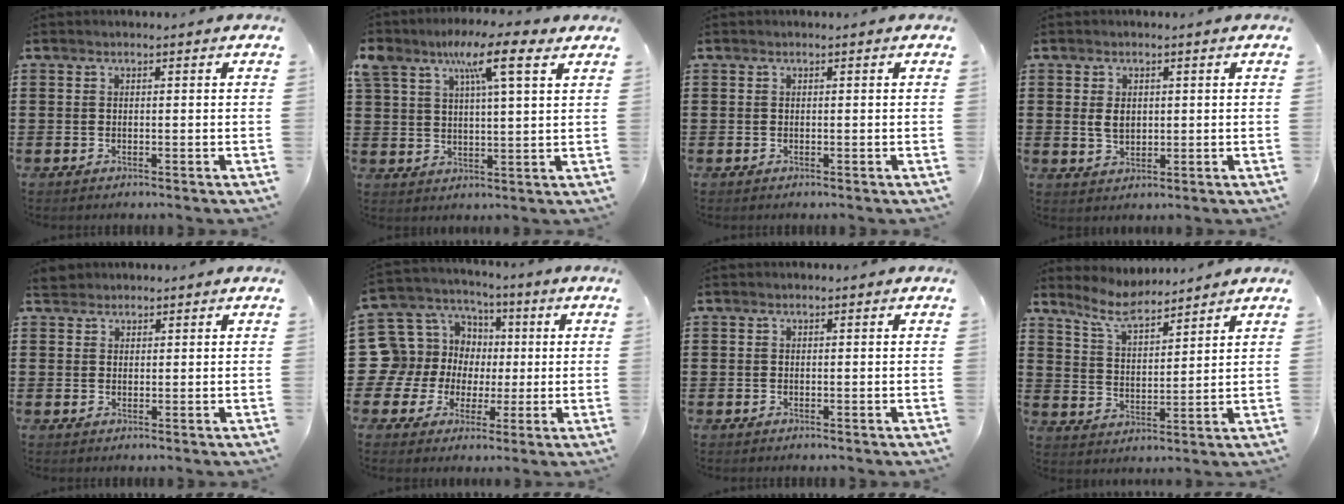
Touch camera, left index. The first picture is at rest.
{"total": 10.0, "force": [6.3, 2.8, 7.2], "torque": [-0.134, -0.004, 0.105]}
{"total": 0.0}
{"total": 2.9, "force": [0.5, 1.9, 2.1], "torque": [-0.037, 0.004, 0.007]}
{"total": 2.2, "force": [1.8, 1.3, 0.0], "torque": [0.000, 0.006, 0.033]}
{"total": 10.0, "force": [-0.1, 9.9, 1.0], "torque": [-0.097, -0.014, 0.003]}
{"total": 0.0}
{"total": 6.2, "force": [5.6, 1.2, 2.4], "torque": [-0.068, -0.018, 0.099]}